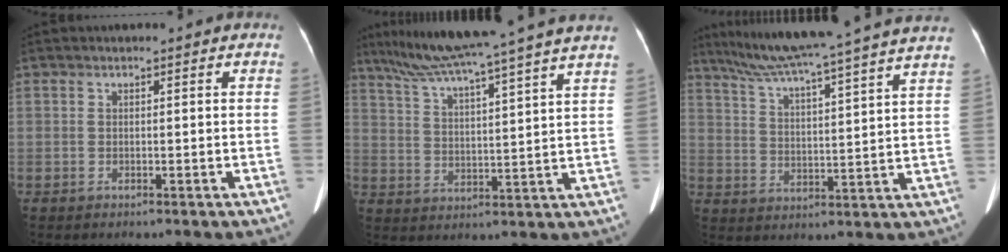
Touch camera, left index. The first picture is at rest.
{"total": 19.1, "force": [15.9, -1.8, 10.6], "torque": [-0.178, 0.008, 0.226]}
{"total": 23.5, "force": [20.2, -1.4, 11.9], "torque": [-0.201, -0.011, 0.280]}